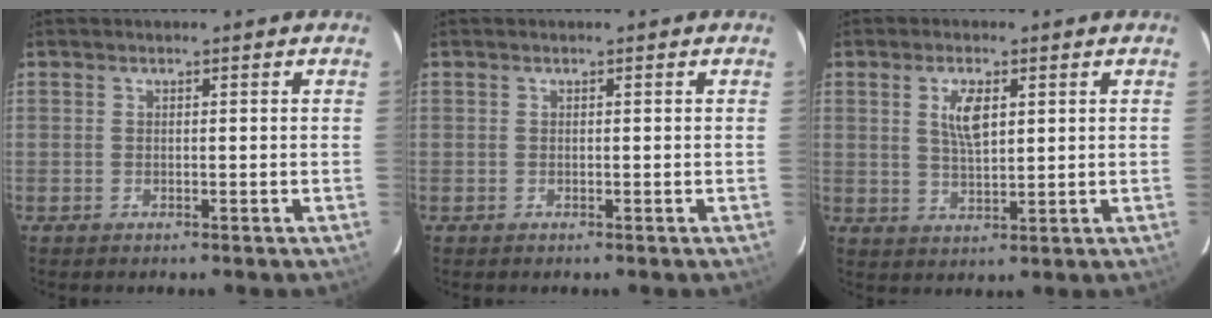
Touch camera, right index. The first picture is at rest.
{"total": 0.0}
{"total": 5.4, "force": [1.9, 2.3, 4.6], "torque": [-0.083, 0.002, 0.038]}